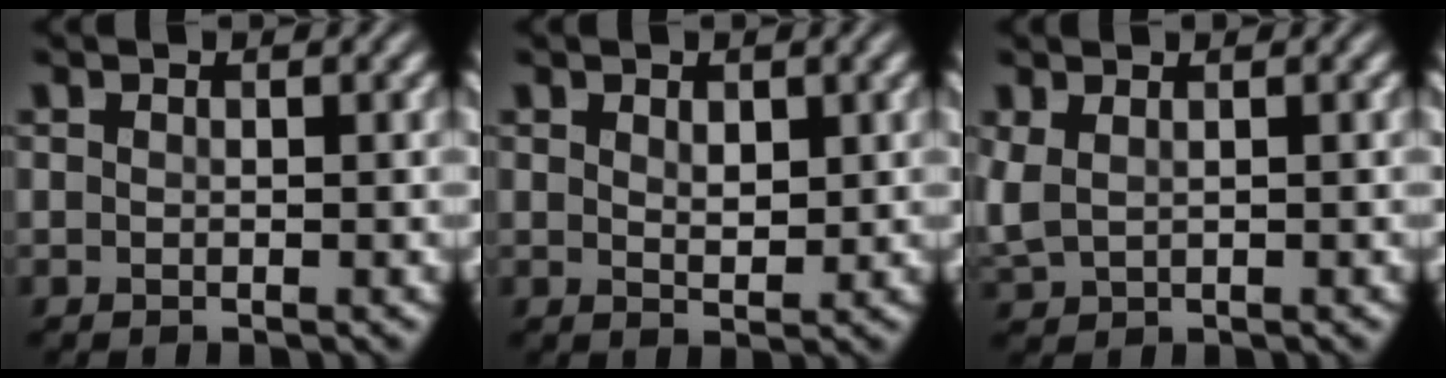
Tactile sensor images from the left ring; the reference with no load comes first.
{"total": 1.6, "force": [0.8, 0.9, 1.1], "torque": [-0.019, -0.003, 0.017]}
{"total": 2.0, "force": [0.7, 1.1, 1.4], "torque": [-0.044, 0.002, 0.020]}